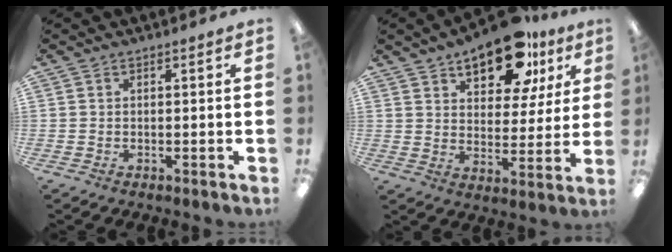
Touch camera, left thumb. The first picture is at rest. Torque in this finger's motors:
{"motor_torque": [0.27, 0.68, 0.74, -0.90, 0.10]}